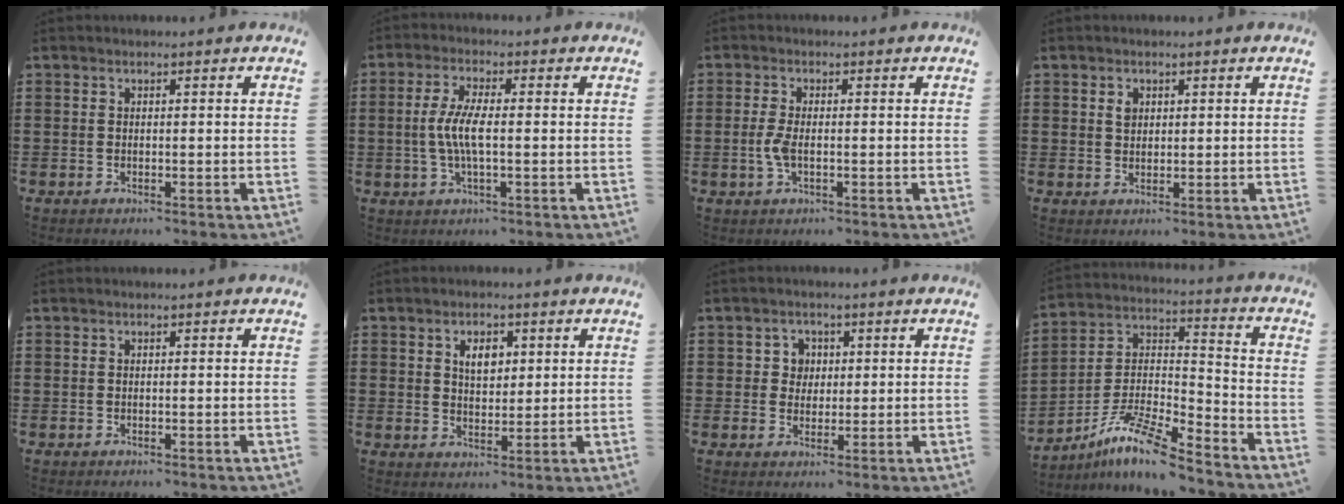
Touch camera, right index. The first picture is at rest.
{"total": 5.5, "force": [-0.6, 1.3, 5.3], "torque": [-0.123, -0.007, -0.021]}
{"total": 3.1, "force": [-0.6, 1.1, 2.8], "torque": [-0.072, -0.006, -0.017]}
{"total": 1.6, "force": [0.8, 1.1, 0.9], "torque": [-0.020, 0.003, 0.015]}
{"total": 0.0}
{"total": 3.9, "force": [1.5, 2.5, 2.6], "torque": [-0.045, 0.005, 0.022]}
{"total": 3.2, "force": [0.6, 3.0, 0.9], "torque": [-0.031, 0.009, 0.008]}
{"total": 9.9, "force": [-8.1, 1.2, 5.6], "torque": [-0.120, 0.003, -0.166]}